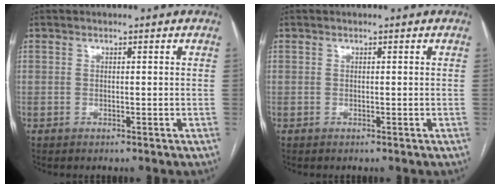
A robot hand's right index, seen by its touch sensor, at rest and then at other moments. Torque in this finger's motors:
{"motor_torque": [0.00, 0.00, 0.01, 0.00]}